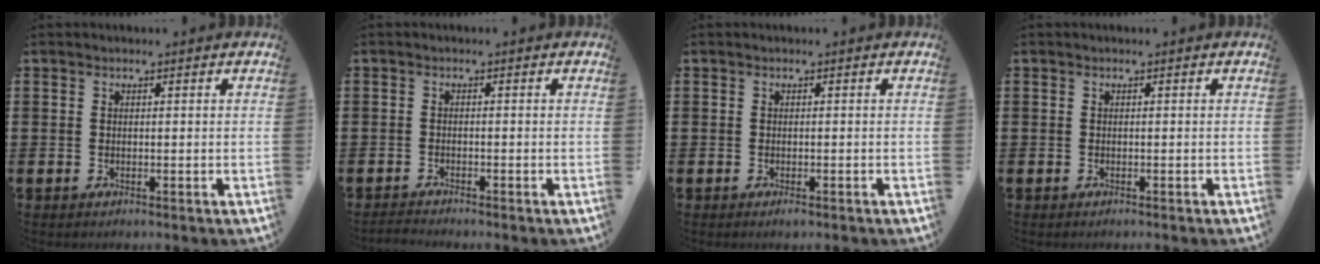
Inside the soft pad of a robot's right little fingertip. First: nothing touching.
{"total": 0.9, "force": [-0.9, 0.0, 0.2], "torque": [-0.004, 0.000, -0.019]}
{"total": 0.6, "force": [-0.3, 0.1, 0.5], "torque": [-0.008, -0.003, -0.005]}
{"total": 0.0}